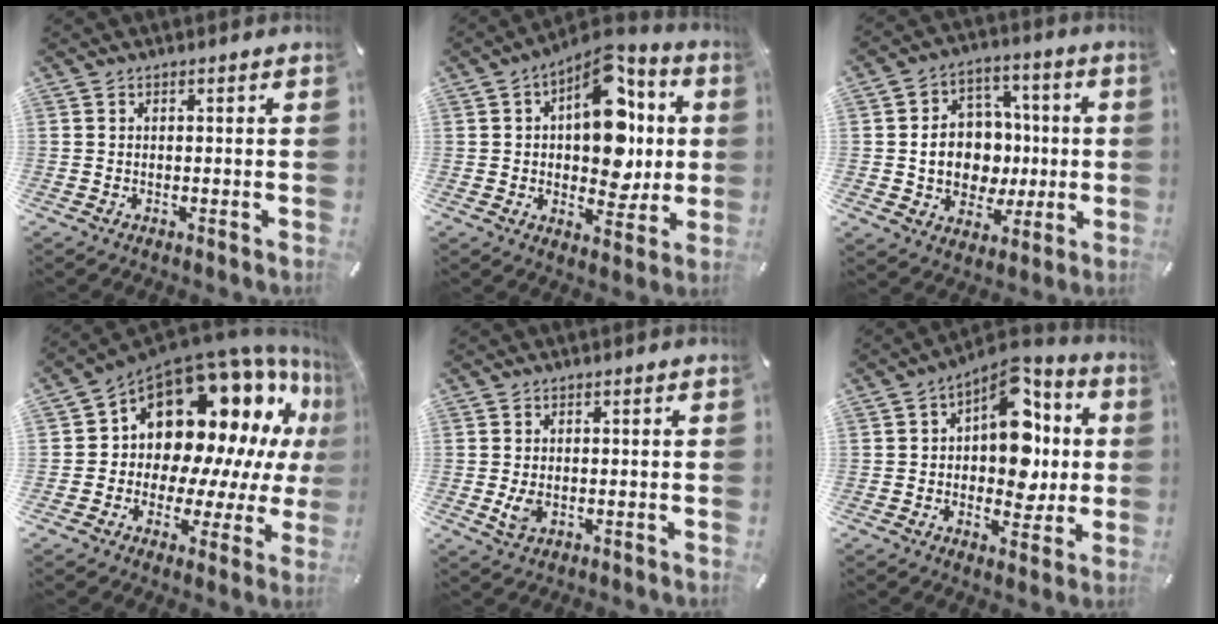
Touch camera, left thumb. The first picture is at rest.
{"total": 16.7, "force": [4.6, 10.6, 12.1], "torque": [-0.155, -0.032, 0.083]}
{"total": 12.6, "force": [-0.3, 11.2, 5.7], "torque": [-0.094, 0.011, 0.010]}
{"total": 18.3, "force": [10.7, 11.2, 9.8], "torque": [-0.139, -0.112, 0.196]}
{"total": 3.3, "force": [-0.3, 2.2, 2.4], "torque": [-0.047, -0.006, -0.008]}
{"total": 15.2, "force": [3.9, 10.1, 10.7], "torque": [-0.135, -0.032, 0.072]}